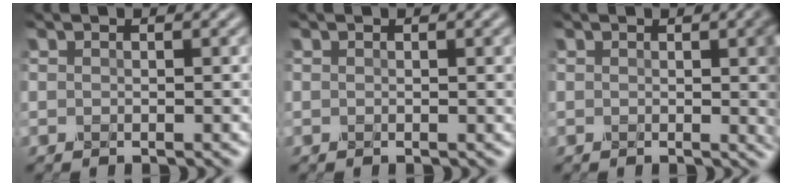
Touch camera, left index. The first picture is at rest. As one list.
[{"total": 0.7, "force": [0.1, 0.1, 0.7], "torque": [-0.006, 0.000, 0.001]}, {"total": 4.8, "force": [0.4, 1.4, 4.6], "torque": [-0.037, 0.001, 0.005]}]